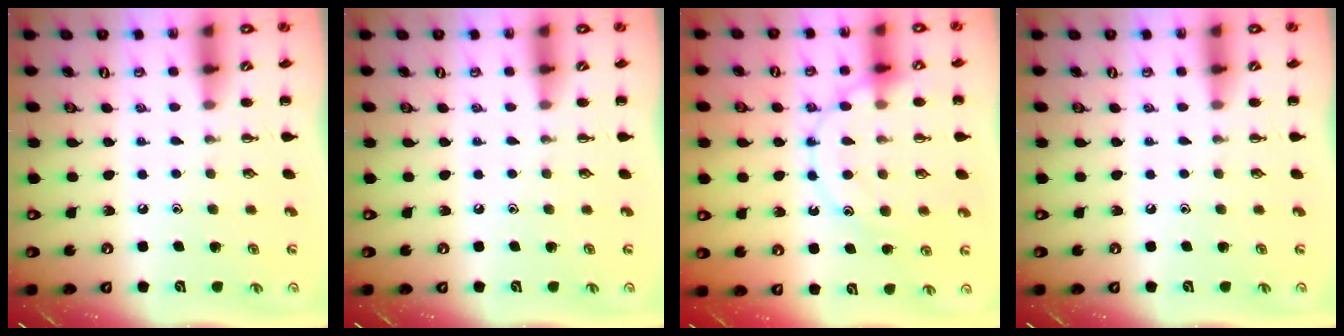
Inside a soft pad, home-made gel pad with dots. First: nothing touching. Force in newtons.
{"total": 0.0}
{"total": 14.3, "press": 14.3, "slide": 1.3}
{"total": 0.0}